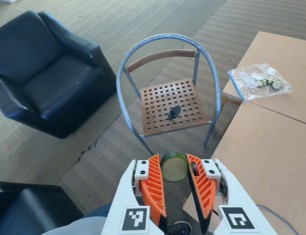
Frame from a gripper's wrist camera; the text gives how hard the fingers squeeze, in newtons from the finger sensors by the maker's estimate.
{"total": 10.6, "left": 10.5, "right": 10.8}